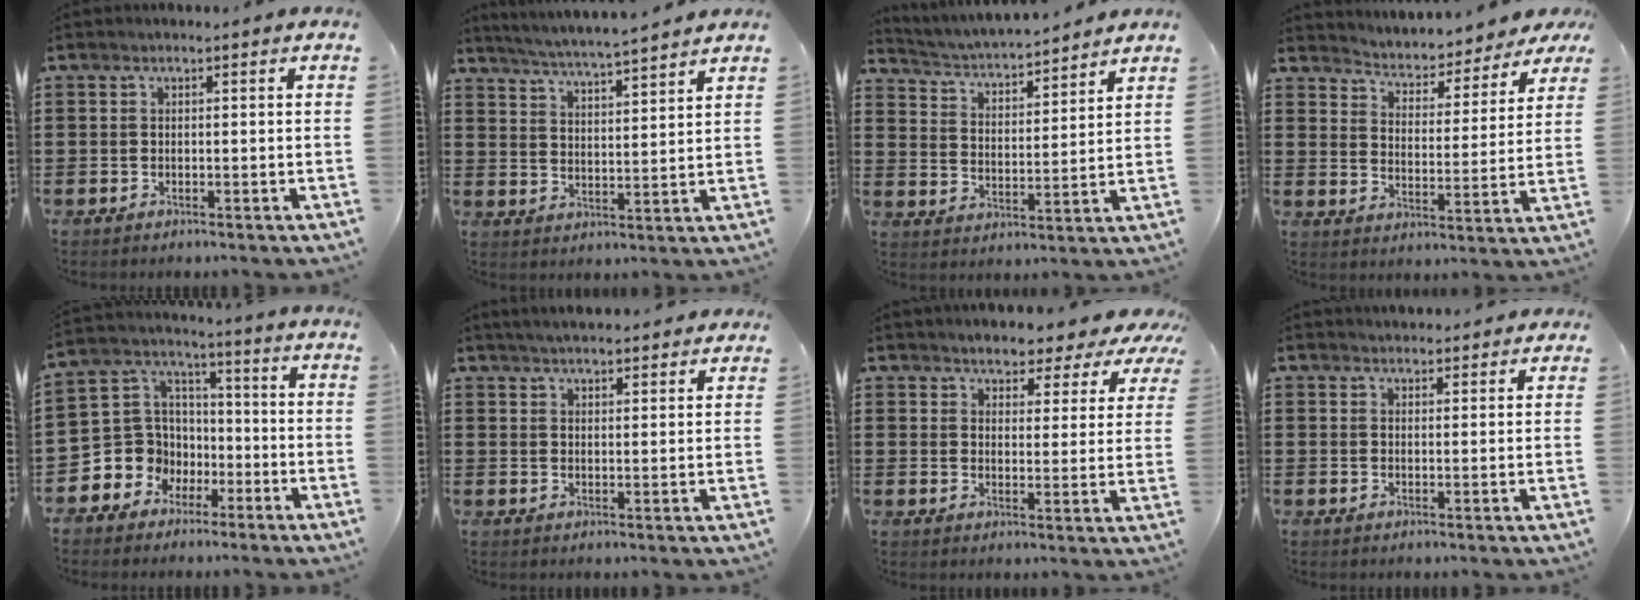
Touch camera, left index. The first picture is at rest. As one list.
[{"total": 4.5, "force": [4.2, -0.9, 1.1], "torque": [-0.039, -0.032, 0.070]}, {"total": 3.7, "force": [3.6, -0.1, 0.6], "torque": [-0.032, -0.034, 0.055]}, {"total": 3.0, "force": [3.0, 0.1, 0.0], "torque": [-0.024, -0.030, 0.041]}, {"total": 8.2, "force": [-2.9, 7.6, 1.1], "torque": [-0.074, -0.001, -0.057]}, {"total": 3.2, "force": [3.1, 0.1, 0.8], "torque": [-0.022, -0.004, 0.056]}, {"total": 3.4, "force": [3.3, 0.8, 0.2], "torque": [-0.026, -0.018, 0.055]}, {"total": 1.8, "force": [1.8, 0.4, 0.0], "torque": [-0.004, 0.001, 0.034]}]